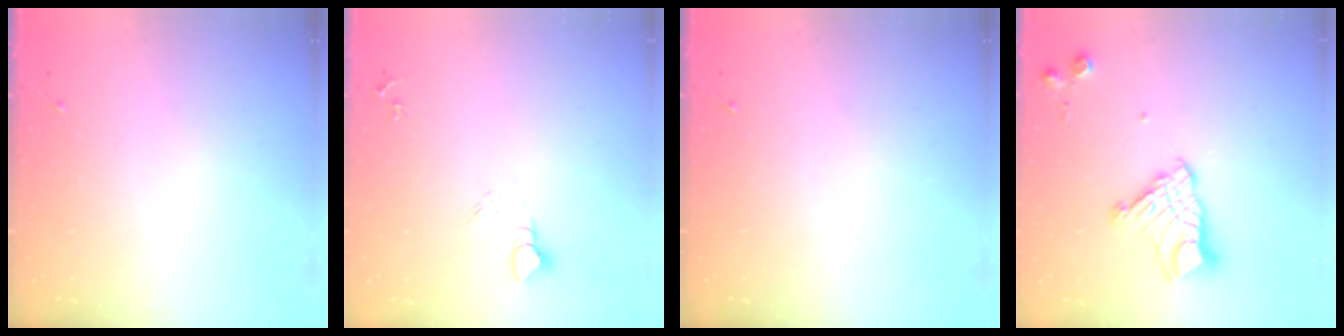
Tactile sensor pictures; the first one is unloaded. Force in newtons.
{"total": 6.0, "press": 6.0, "slide": 0.5}
{"total": 0.0}
{"total": 14.5, "press": 14.5, "slide": 1.3}